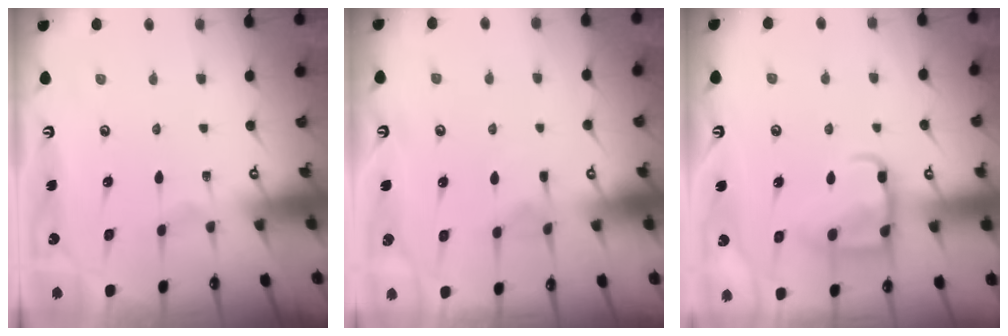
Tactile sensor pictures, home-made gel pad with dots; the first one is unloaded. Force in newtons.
{"total": 3.9, "press": 3.8, "slide": 0.5}
{"total": 12.3, "press": 12.2, "slide": 1.3}